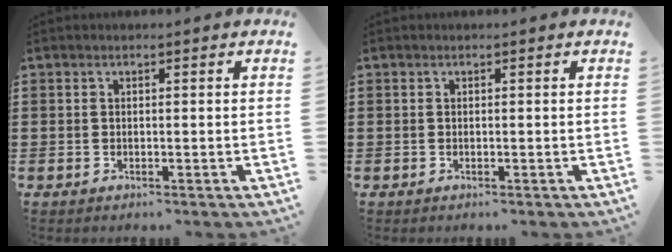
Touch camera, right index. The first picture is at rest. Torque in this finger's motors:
{"motor_torque": [-0.06, 0.11, 0.00, -0.01]}